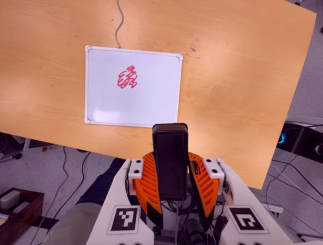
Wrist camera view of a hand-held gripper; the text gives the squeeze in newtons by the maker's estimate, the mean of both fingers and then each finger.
{"total": 7.8, "left": 7.3, "right": 8.3}